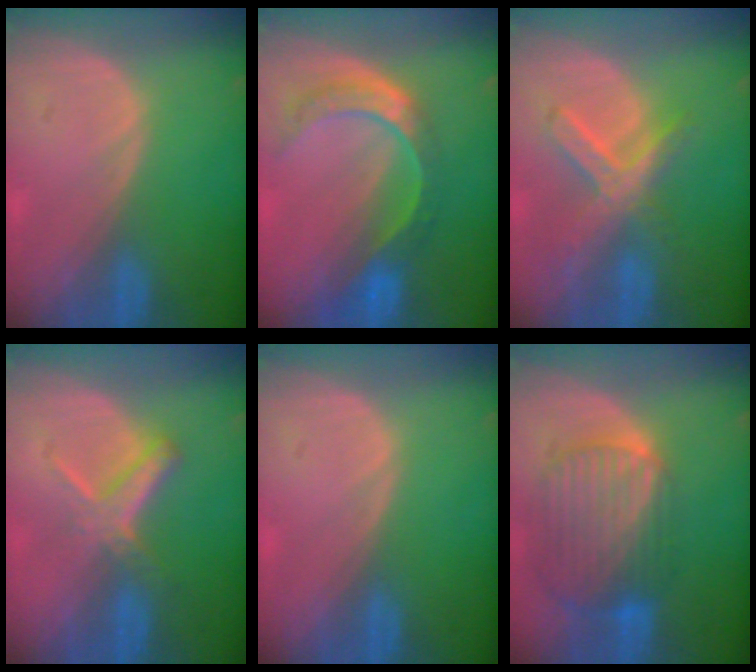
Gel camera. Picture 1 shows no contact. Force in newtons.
{"total": 8.5, "press": 7.2, "slide": 4.6}
{"total": 7.2, "press": 6.3, "slide": 3.6}
{"total": 5.6, "press": 5.1, "slide": 2.4}
{"total": 0.0}
{"total": 10.3, "press": 8.7, "slide": 5.6}